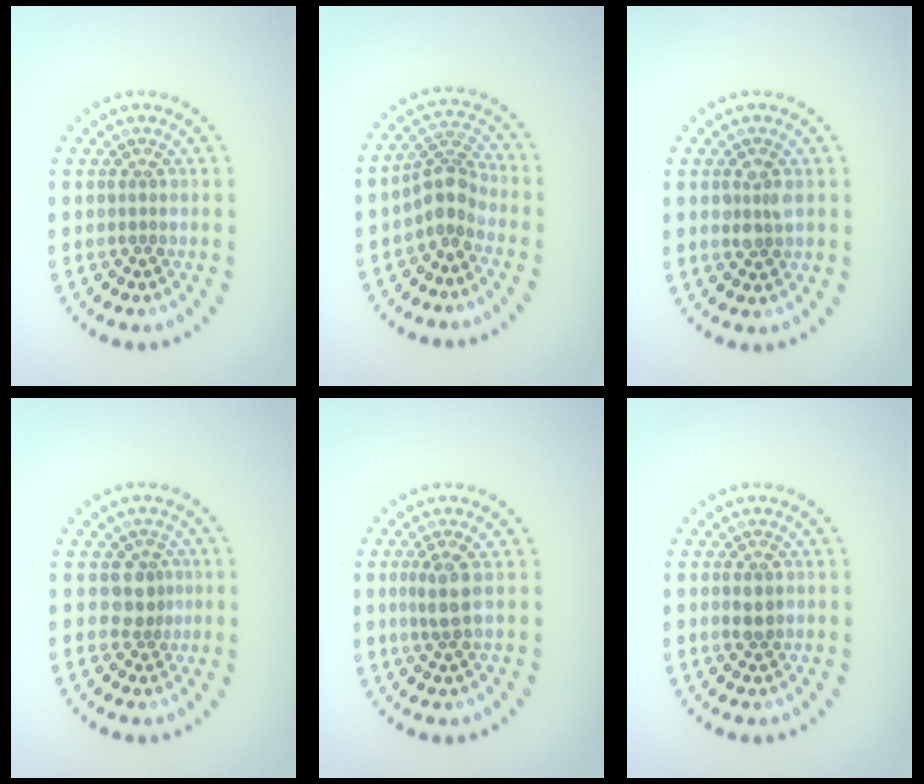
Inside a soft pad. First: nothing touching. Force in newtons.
{"total": 2.8, "press": 2.1, "slide": 1.8}
{"total": 2.0, "press": 1.9, "slide": 0.3}
{"total": 2.2, "press": 1.7, "slide": 1.3}
{"total": 2.1, "press": 1.8, "slide": 1.1}
{"total": 1.5, "press": 1.5, "slide": 0.0}